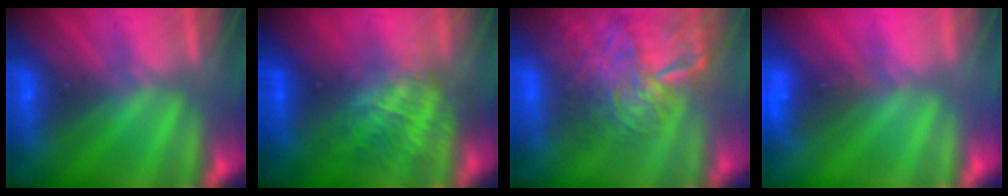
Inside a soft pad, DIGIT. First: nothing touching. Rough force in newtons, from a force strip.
{"total": 7.2}
{"total": 7.9}
{"total": 3.7}